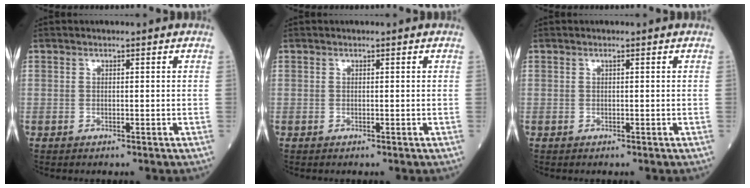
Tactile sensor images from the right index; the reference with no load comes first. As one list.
[{"total": 0.0}, {"total": 0.0}]